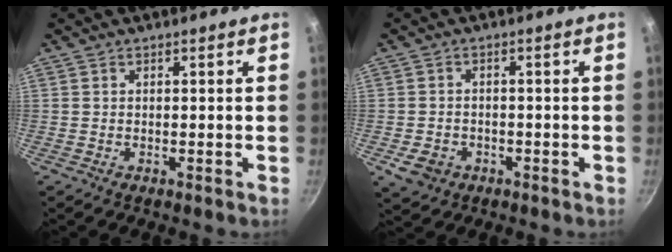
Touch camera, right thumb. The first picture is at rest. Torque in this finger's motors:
{"motor_torque": [0.12, 0.15, 0.10, -0.42, -0.01]}